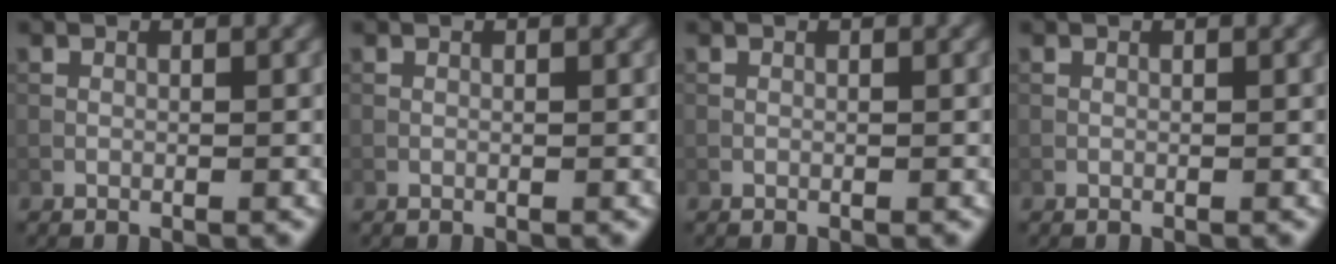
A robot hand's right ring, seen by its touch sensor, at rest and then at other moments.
{"total": 0.0}
{"total": 0.0}
{"total": 0.0}